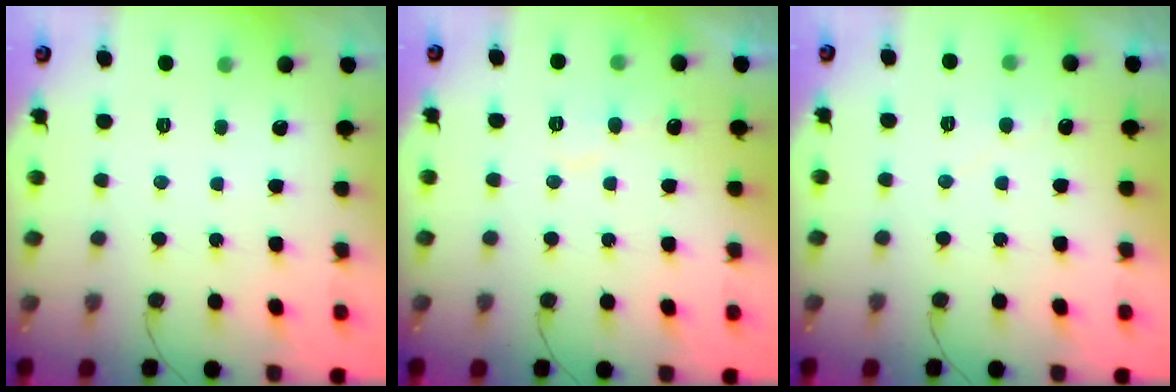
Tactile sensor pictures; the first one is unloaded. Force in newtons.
{"total": 5.1, "press": 5.1, "slide": 0.5}
{"total": 6.3, "press": 6.3, "slide": 0.5}